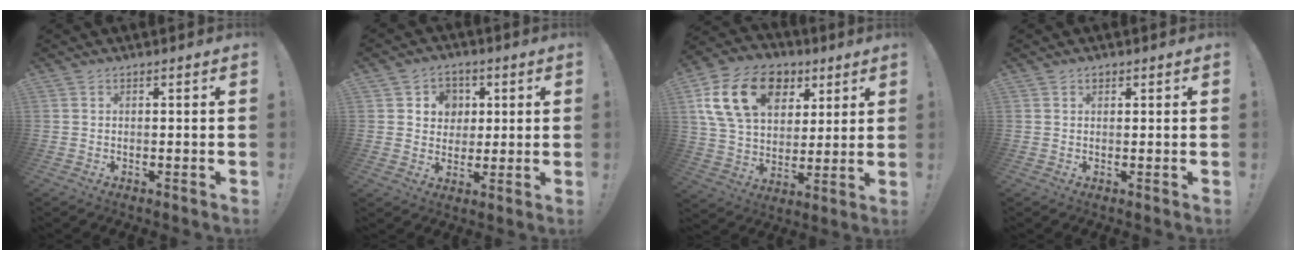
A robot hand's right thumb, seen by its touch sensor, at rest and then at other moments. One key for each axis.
{"total": 7.0, "fx": 1.7, "fy": 6.7, "fz": 1.3, "tx": -0.023, "ty": -0.012, "tz": 0.036}
{"total": 20.6, "fx": 8.2, "fy": 14.5, "fz": 12.2, "tx": -0.219, "ty": -0.028, "tz": 0.152}
{"total": 0.7, "fx": 0.5, "fy": 0.5, "fz": 0.1, "tx": 0.004, "ty": -0.002, "tz": 0.008}